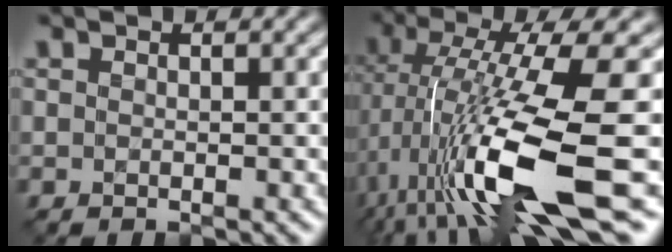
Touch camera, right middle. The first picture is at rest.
{"total": 12.7, "force": [-3.7, 2.9, 11.9], "torque": [-0.217, -0.012, -0.056]}